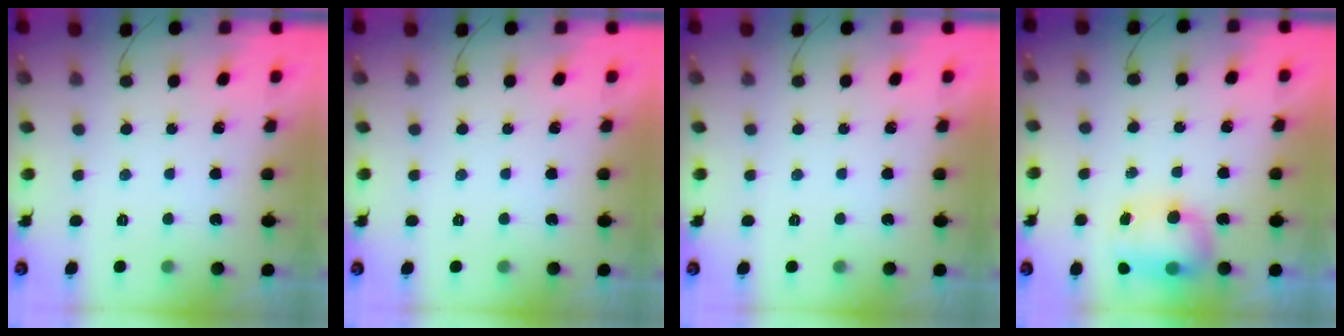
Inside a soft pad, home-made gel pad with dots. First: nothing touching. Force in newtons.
{"total": 0.0}
{"total": 0.0}
{"total": 7.8, "press": 7.7, "slide": 1.1}